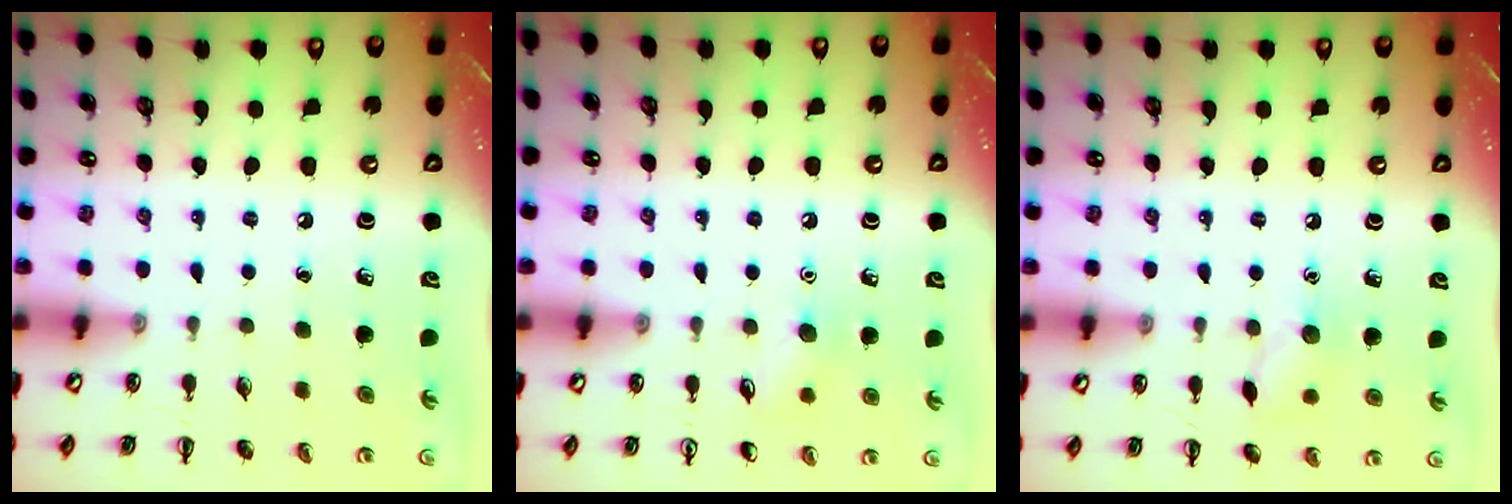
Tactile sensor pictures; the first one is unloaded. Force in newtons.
{"total": 6.5, "press": 6.2, "slide": 1.9}
{"total": 7.2, "press": 7.1, "slide": 1.4}